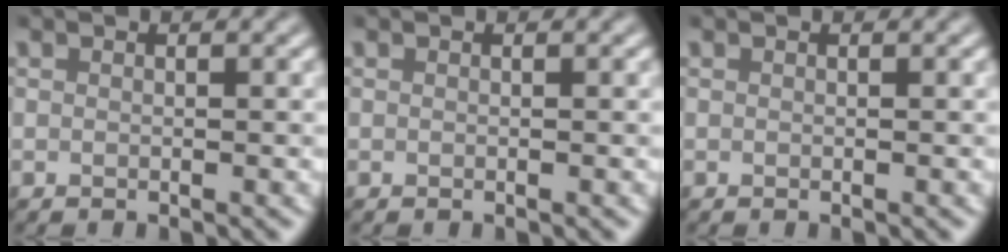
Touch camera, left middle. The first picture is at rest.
{"total": 0.0}
{"total": 0.0}